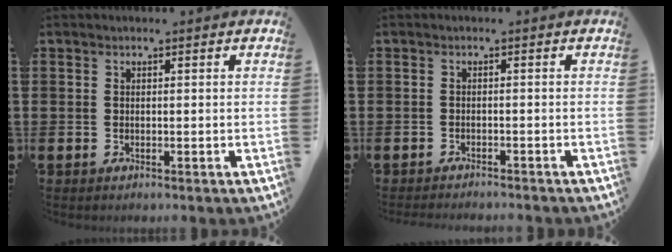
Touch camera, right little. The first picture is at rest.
{"total": 1.0, "force": [-1.0, -0.1, 0.0], "torque": [-0.001, 0.000, -0.020]}